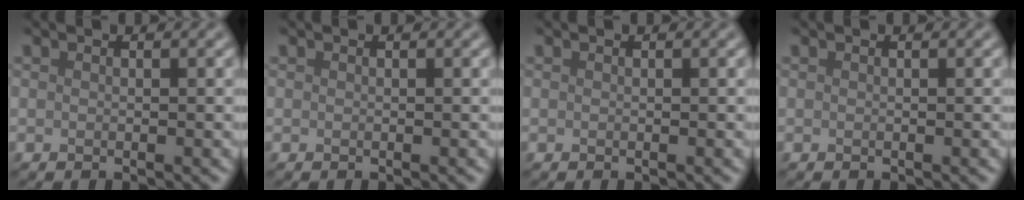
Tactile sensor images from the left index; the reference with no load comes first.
{"total": 0.0}
{"total": 0.0}
{"total": 0.0}